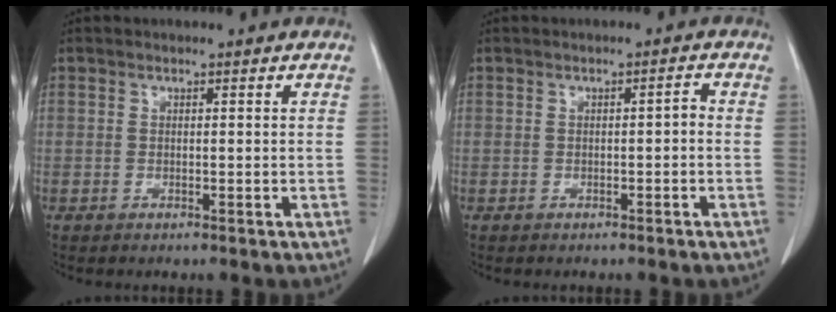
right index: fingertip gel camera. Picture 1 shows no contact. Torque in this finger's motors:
{"motor_torque": [0.19, -0.17, 0.04, 0.02]}